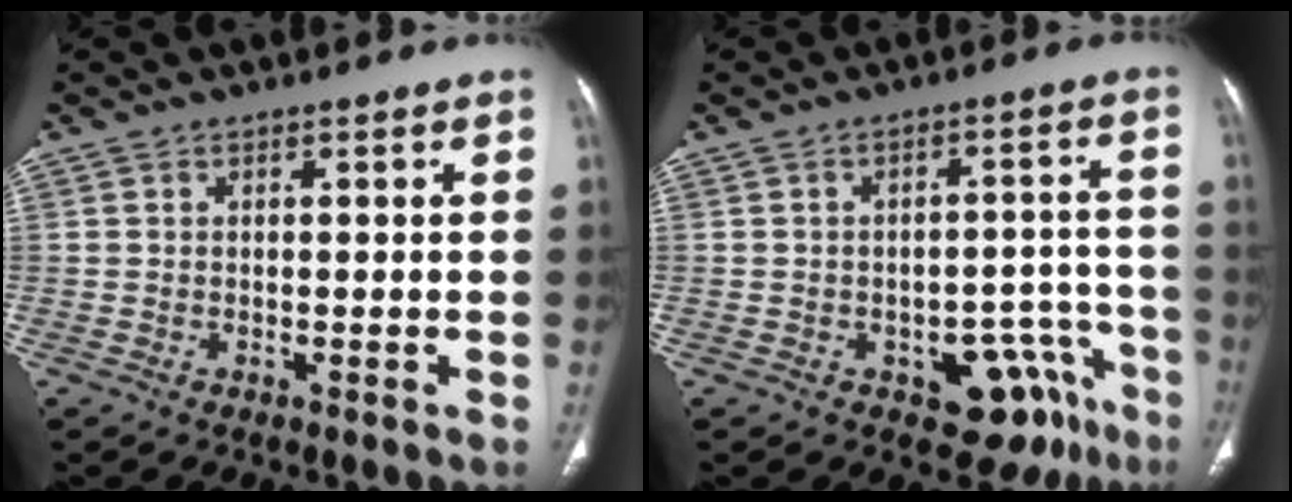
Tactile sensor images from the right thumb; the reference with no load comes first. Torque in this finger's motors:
{"motor_torque": [2.95, 2.06, 1.51, -0.84, 0.39]}